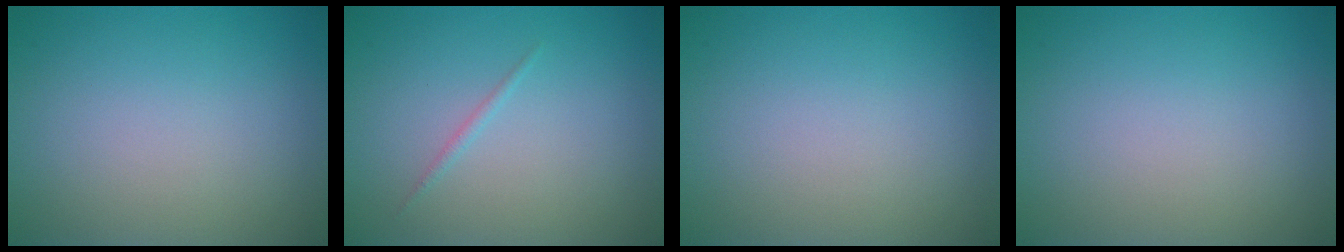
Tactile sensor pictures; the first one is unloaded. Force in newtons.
{"total": 0.6, "press": 0.6, "slide": 0.0}
{"total": 0.0}
{"total": 0.0}